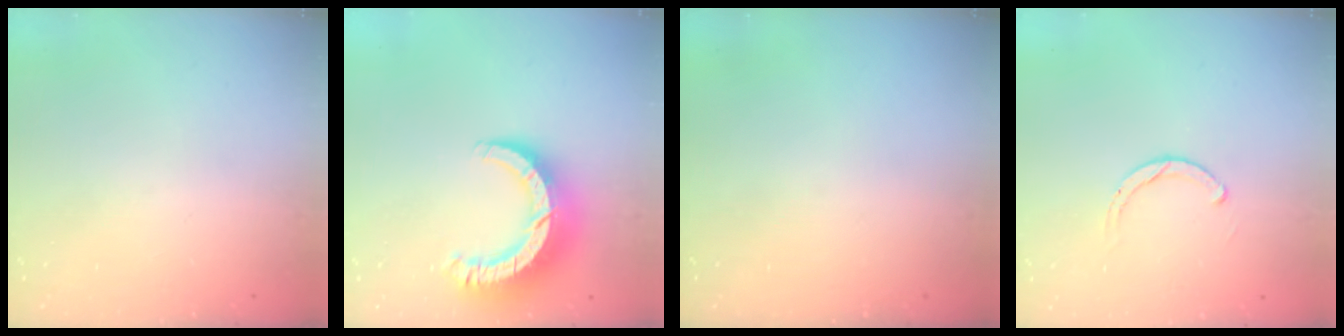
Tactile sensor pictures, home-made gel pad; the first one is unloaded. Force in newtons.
{"total": 12.1, "press": 12.0, "slide": 1.2}
{"total": 0.0}
{"total": 1.9, "press": 1.9, "slide": 0.2}